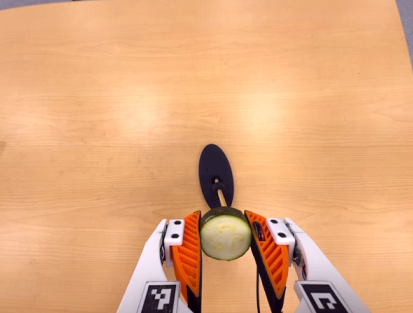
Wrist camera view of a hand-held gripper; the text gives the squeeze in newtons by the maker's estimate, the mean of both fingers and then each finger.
{"total": 11.7, "left": 10.9, "right": 12.6}